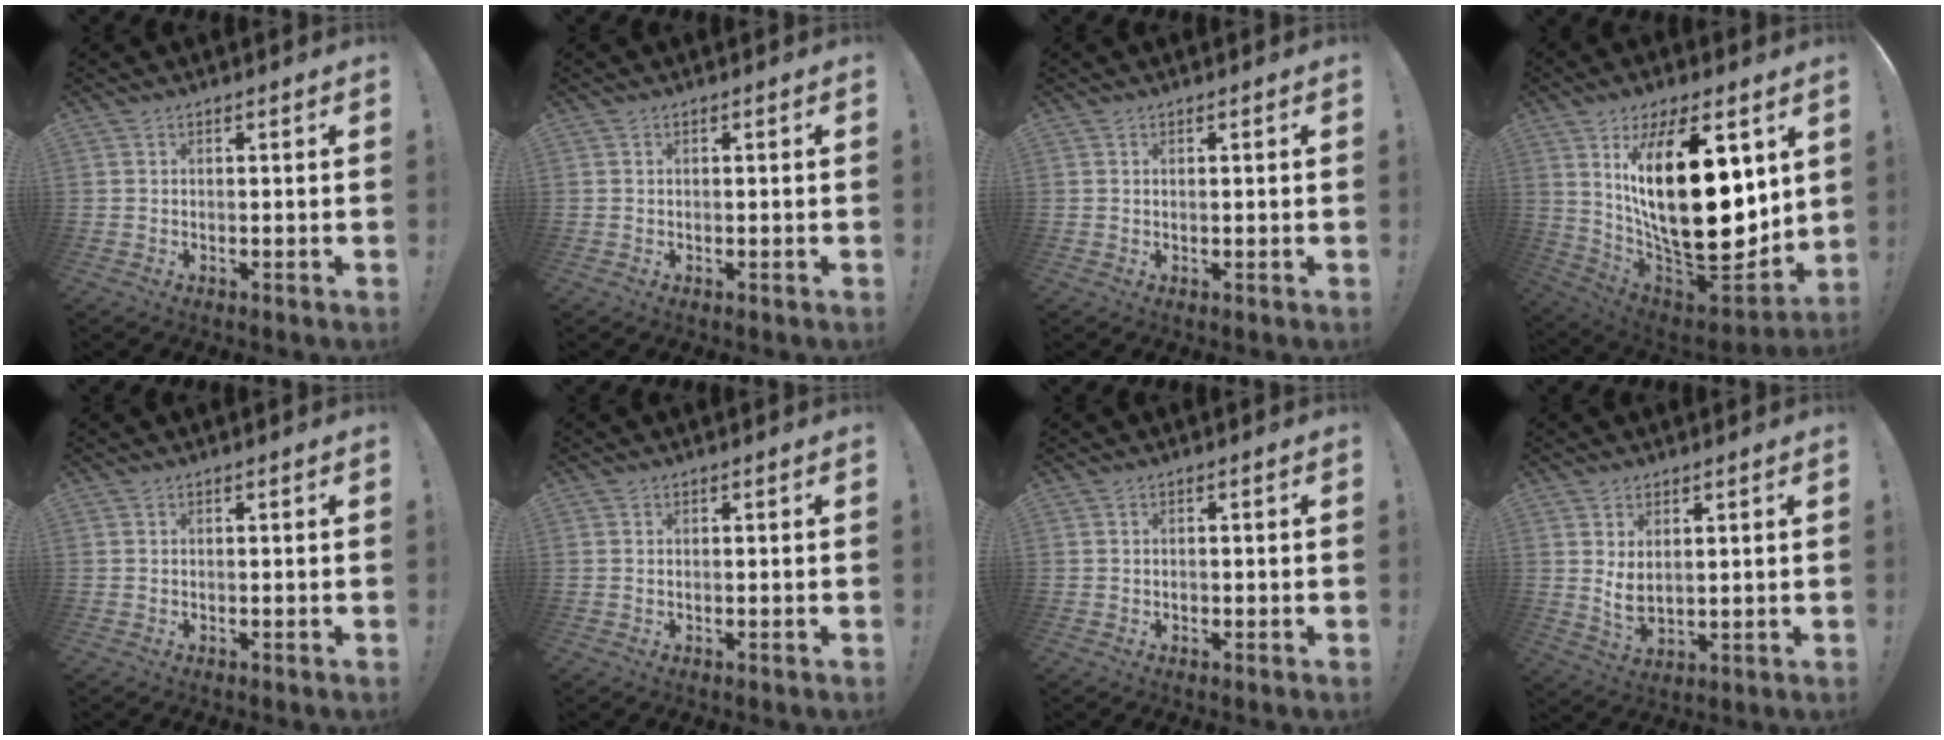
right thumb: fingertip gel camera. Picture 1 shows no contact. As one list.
[{"total": 0.0}, {"total": 0.5, "force": [0.3, 0.1, 0.4], "torque": [-0.003, 0.000, 0.003]}, {"total": 30.4, "force": [6.3, 12.6, 27.0], "torque": [-0.496, -0.057, 0.109]}, {"total": 0.0}, {"total": 0.0}, {"total": 0.8, "force": [-0.5, 0.5, 0.3], "torque": [-0.008, 0.002, -0.008]}, {"total": 5.2, "force": [2.1, 2.7, 3.9], "torque": [-0.069, -0.023, 0.035]}]